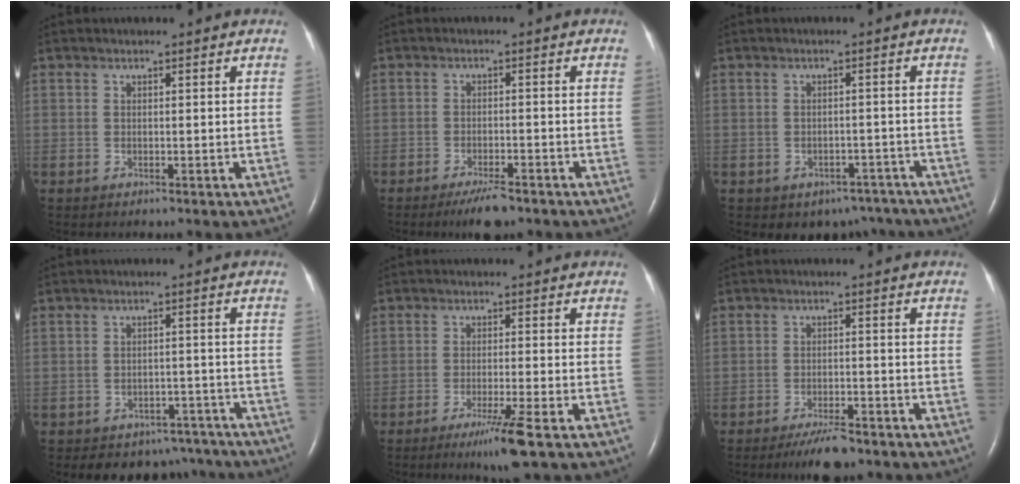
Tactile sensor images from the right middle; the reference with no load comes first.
{"total": 4.3, "force": [-3.3, 0.9, 2.7], "torque": [-0.050, -0.005, -0.053]}
{"total": 6.6, "force": [-5.0, 4.1, 1.0], "torque": [-0.001, 0.018, -0.057]}
{"total": 9.5, "force": [-8.2, 4.8, 0.9], "torque": [0.001, 0.021, -0.090]}
{"total": 5.3, "force": [-3.2, -0.8, 4.2], "torque": [-0.077, -0.018, -0.058]}
{"total": 5.1, "force": [-4.1, 1.2, 2.8], "torque": [-0.054, -0.005, -0.068]}